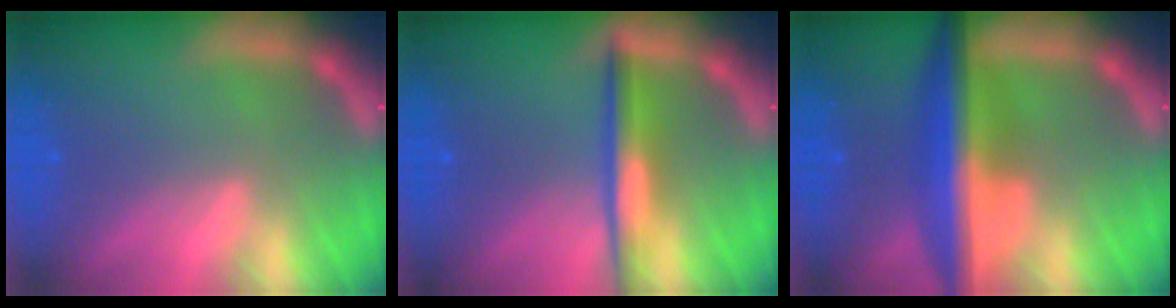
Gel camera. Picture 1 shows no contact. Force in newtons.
{"total": 4.0}
{"total": 8.4}